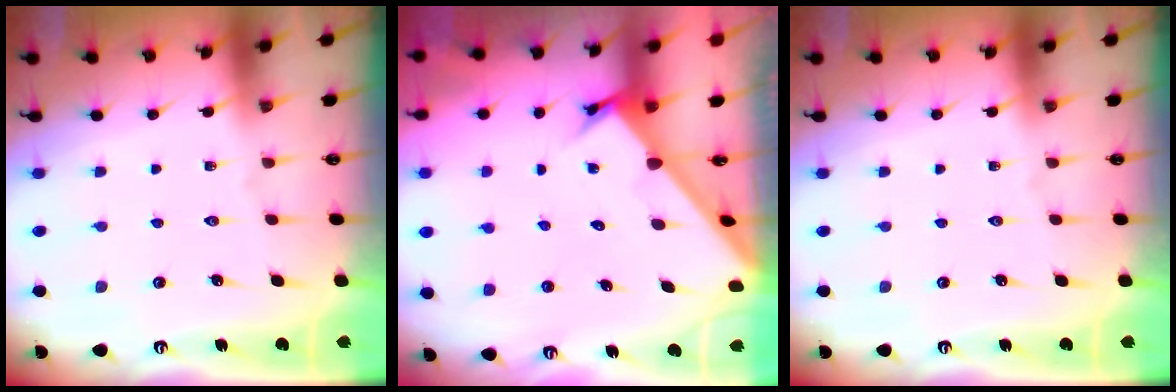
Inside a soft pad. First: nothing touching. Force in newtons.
{"total": 2.5, "press": 2.5, "slide": 0.2}
{"total": 0.0}